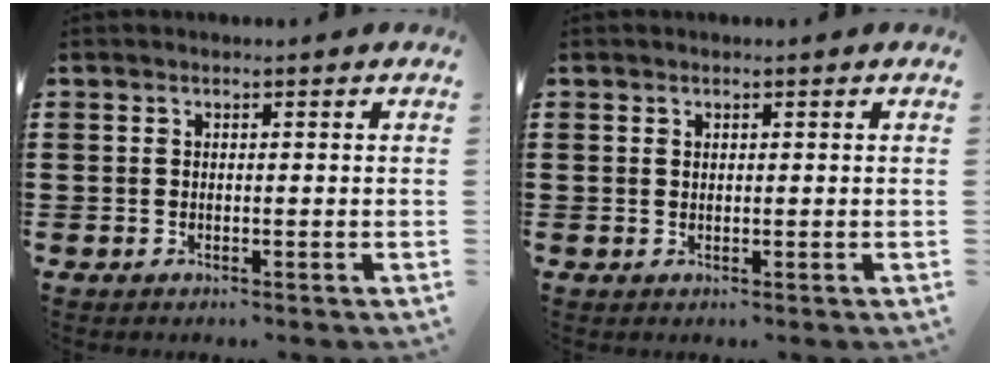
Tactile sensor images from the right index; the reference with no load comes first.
{"total": 0.5, "force": [0.3, 0.4, 0.2], "torque": [-0.004, 0.002, 0.007]}